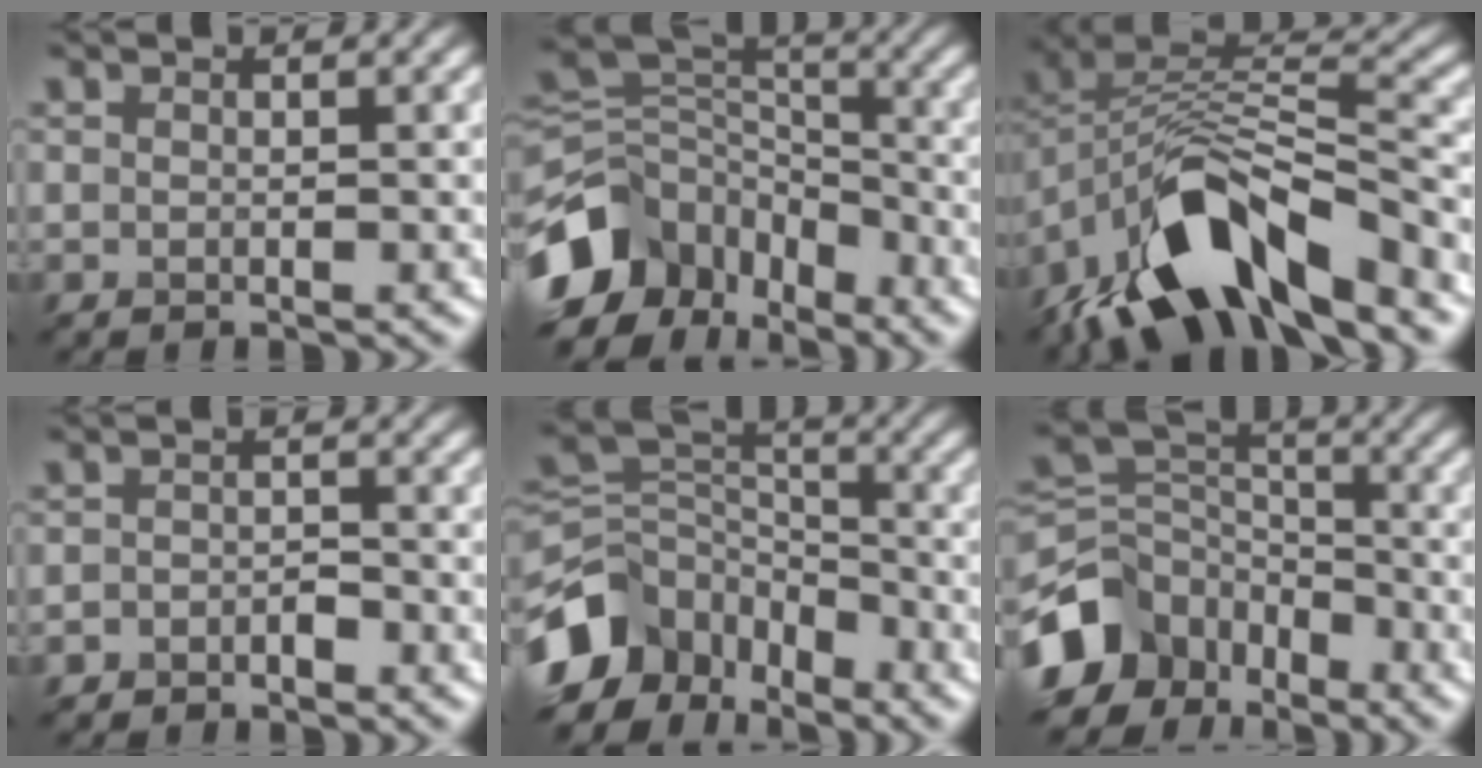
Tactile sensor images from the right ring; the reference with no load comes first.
{"total": 10.7, "force": [-5.6, 7.6, 5.2], "torque": [-0.113, 0.007, -0.111]}
{"total": 11.5, "force": [-7.0, 4.5, 7.9], "torque": [-0.143, 0.007, -0.137]}
{"total": 1.3, "force": [-1.0, 0.7, 0.3], "torque": [-0.006, 0.006, -0.021]}
{"total": 9.4, "force": [-5.4, 6.4, 4.3], "torque": [-0.082, 0.007, -0.116]}
{"total": 8.7, "force": [-5.2, 6.0, 3.5], "torque": [-0.065, 0.003, -0.112]}